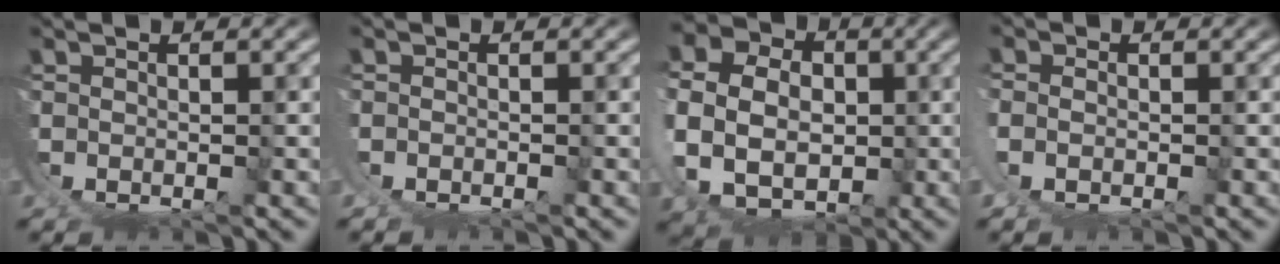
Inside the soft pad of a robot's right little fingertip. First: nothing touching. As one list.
[{"total": 0.9, "force": [-0.1, 0.9, 0.3], "torque": [-0.009, 0.000, -0.004]}, {"total": 13.3, "force": [3.1, 10.2, 7.9], "torque": [-0.150, -0.018, 0.049]}, {"total": 2.6, "force": [0.4, 2.3, 1.3], "torque": [-0.041, -0.007, 0.007]}]